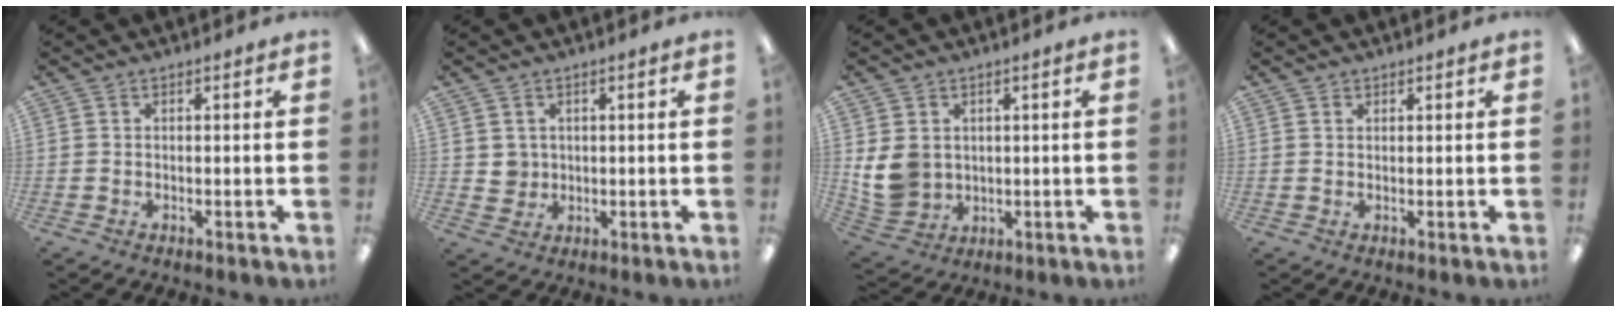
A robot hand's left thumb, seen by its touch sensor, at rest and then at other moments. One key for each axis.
{"total": 3.2, "fx": 1.2, "fy": 3.0, "fz": 0.0, "tx": 0.000, "ty": 0.002, "tz": 0.021}
{"total": 8.1, "fx": 1.2, "fy": 7.2, "fz": 3.6, "tx": -0.087, "ty": 0.003, "tz": 0.026}
{"total": 0.9, "fx": 0.8, "fy": 0.5, "fz": -0.1, "tx": 0.001, "ty": 0.001, "tz": 0.015}